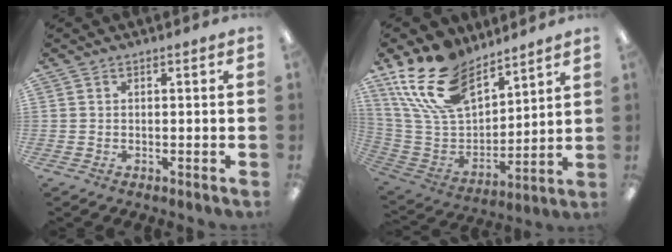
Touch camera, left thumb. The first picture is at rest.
{"total": 20.4, "force": [14.0, 10.5, 10.4], "torque": [-0.227, -0.075, 0.259]}